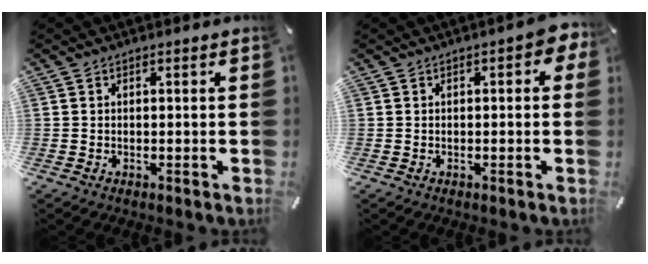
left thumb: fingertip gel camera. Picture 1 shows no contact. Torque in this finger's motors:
{"motor_torque": [1.00, 0.96, 0.48, 0.04, 0.02]}